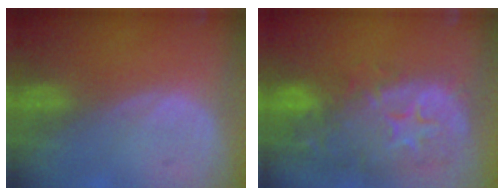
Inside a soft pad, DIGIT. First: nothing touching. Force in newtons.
{"total": 14.1, "press": 11.4, "slide": 8.3}